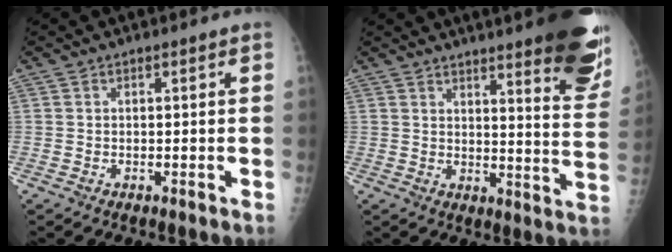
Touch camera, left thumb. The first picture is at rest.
{"total": 20.4, "force": [14.1, 3.6, 14.3], "torque": [-0.160, -0.083, 0.169]}